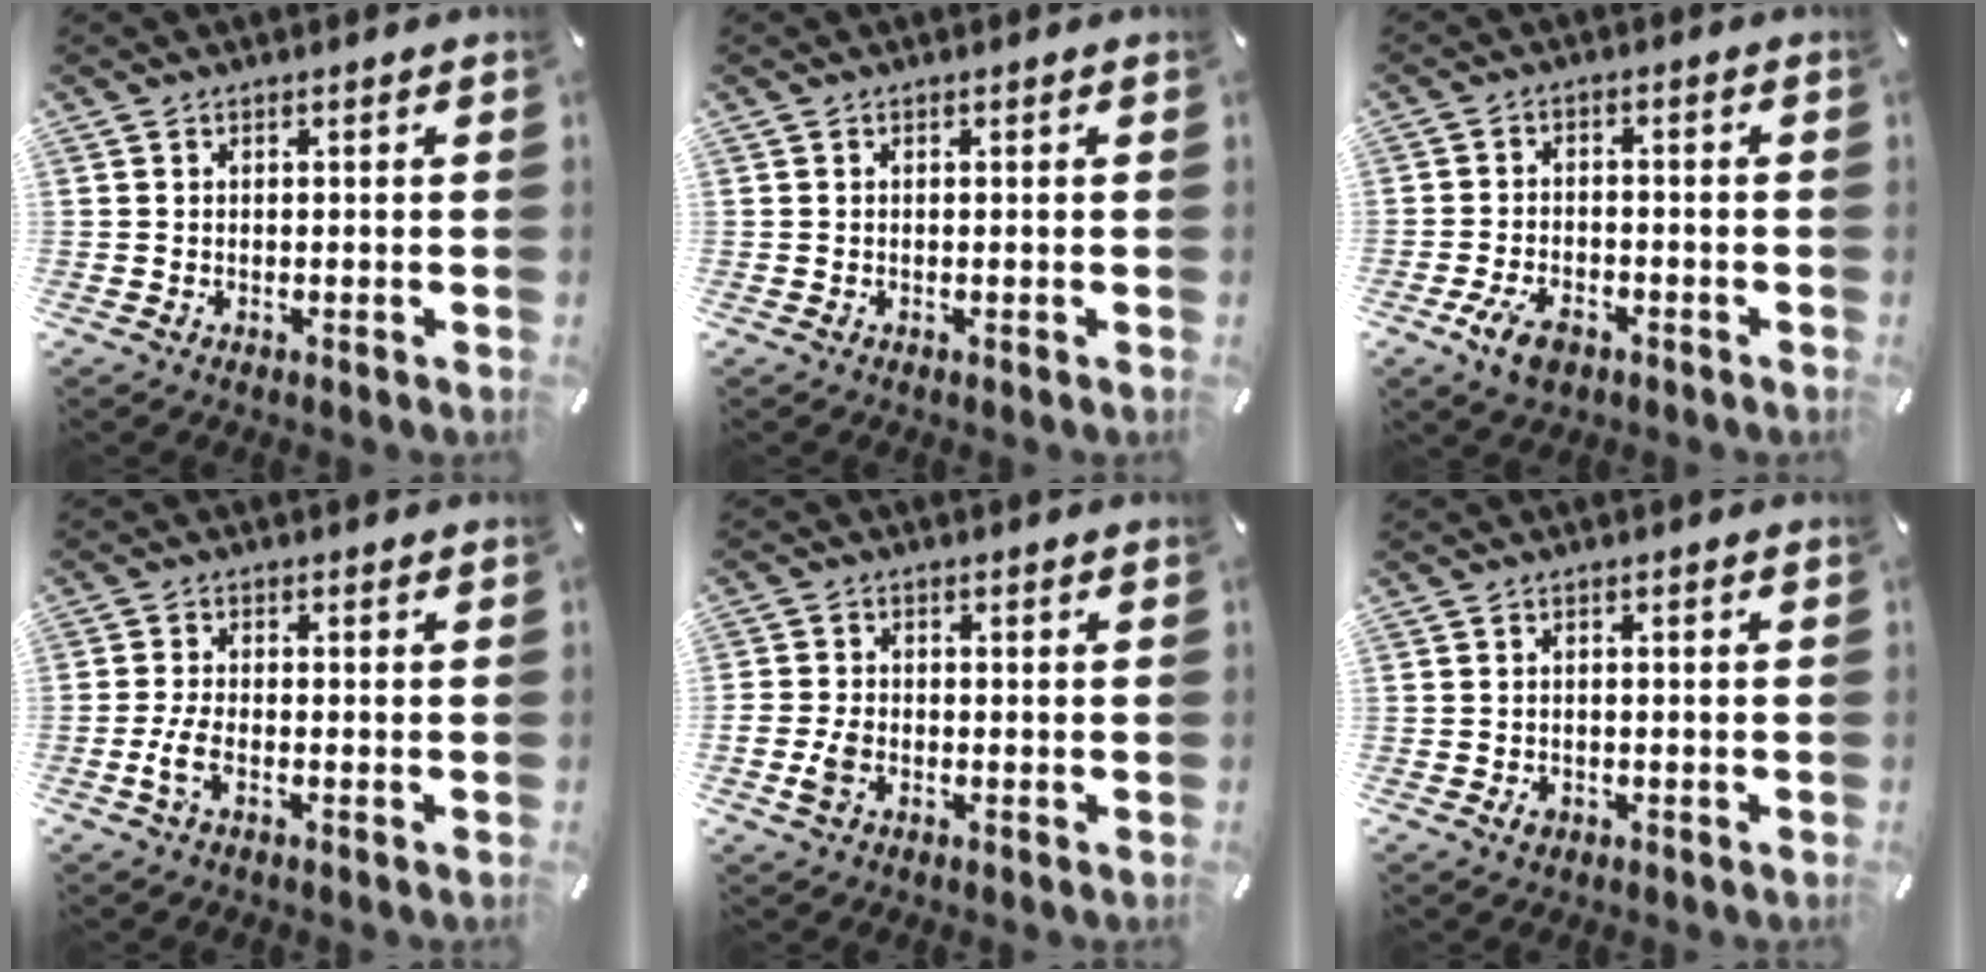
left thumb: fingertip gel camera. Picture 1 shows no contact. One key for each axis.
{"total": 0.0}
{"total": 6.3, "fx": -3.6, "fy": 3.6, "fz": 3.7, "tx": -0.081, "ty": 0.013, "tz": -0.067}
{"total": 4.3, "fx": -1.3, "fy": 1.8, "fz": 3.7, "tx": -0.087, "ty": -0.004, "tz": -0.026}
{"total": 3.7, "fx": -1.1, "fy": 2.7, "fz": 2.2, "tx": -0.052, "ty": 0.001, "tz": -0.023}
{"total": 1.6, "fx": -0.7, "fy": 1.2, "fz": 0.9, "tx": -0.017, "ty": 0.004, "tz": -0.013}